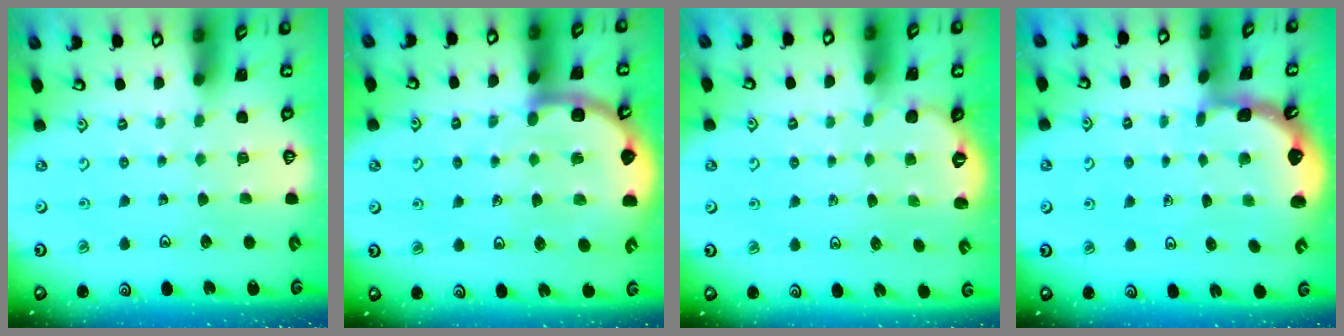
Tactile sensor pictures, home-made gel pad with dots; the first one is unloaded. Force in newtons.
{"total": 8.3, "press": 7.7, "slide": 2.9}
{"total": 1.8, "press": 1.1, "slide": 1.4}
{"total": 1.3, "press": 1.2, "slide": 0.1}